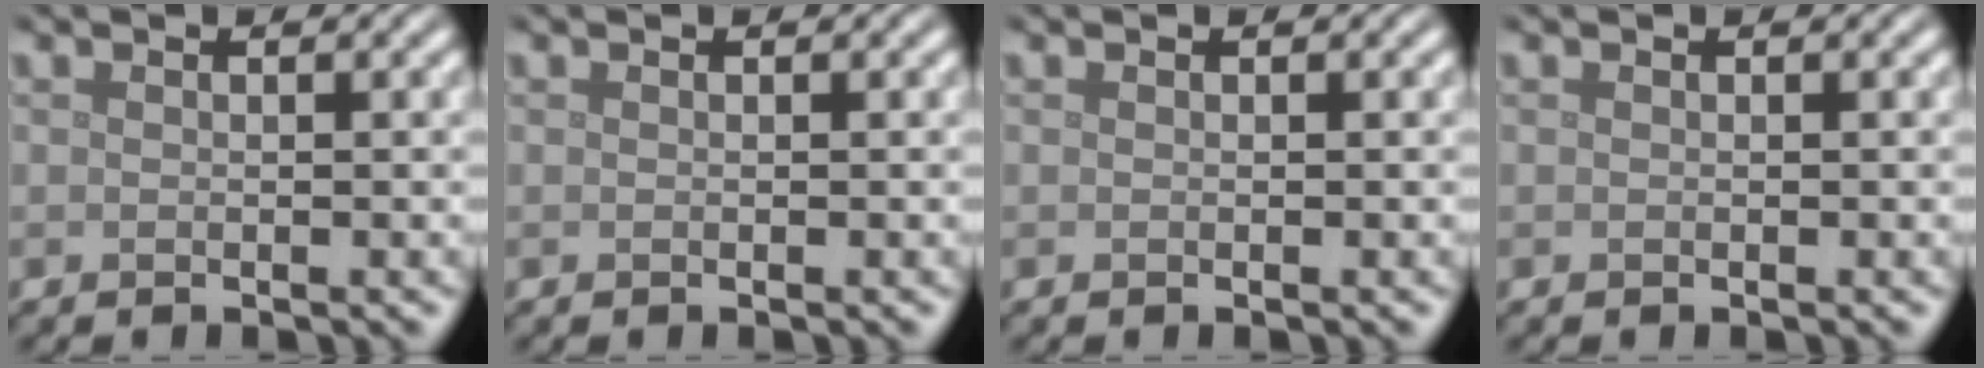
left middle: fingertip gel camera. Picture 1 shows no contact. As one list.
[{"total": 0.0}, {"total": 0.0}, {"total": 0.0}]